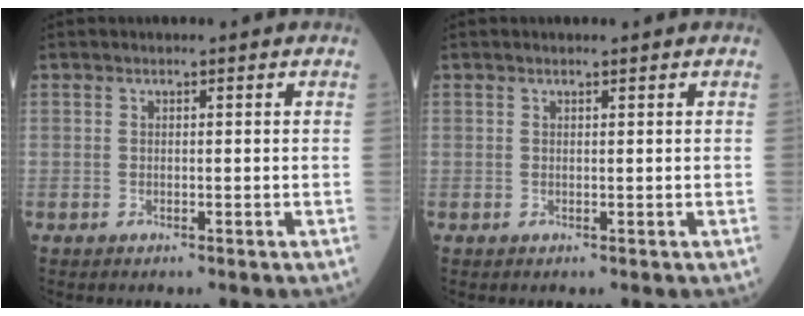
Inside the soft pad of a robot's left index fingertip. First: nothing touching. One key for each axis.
{"total": 0.8, "fx": 0.7, "fy": 0.0, "fz": 0.5, "tx": -0.009, "ty": 0.005, "tz": 0.012}